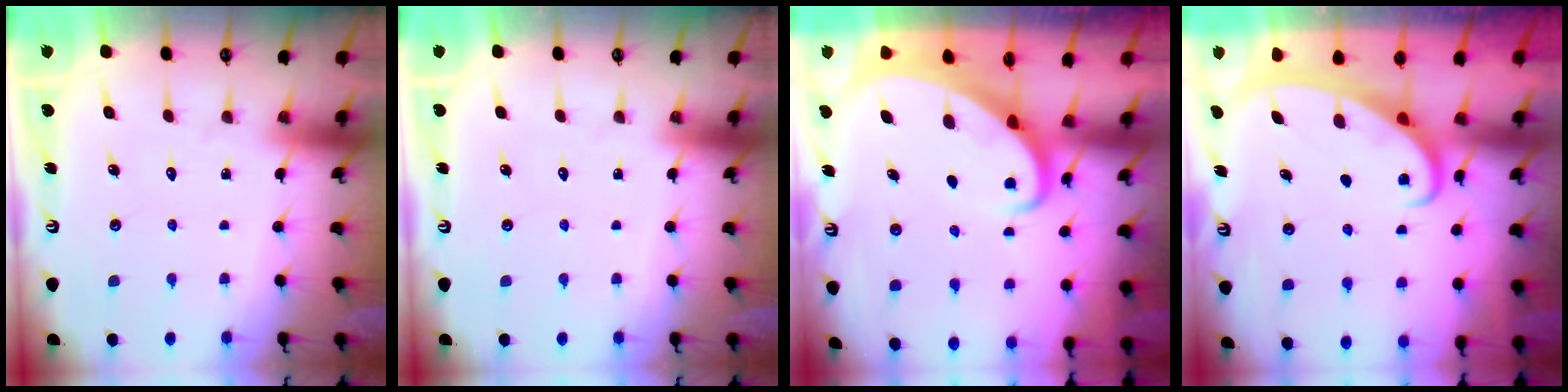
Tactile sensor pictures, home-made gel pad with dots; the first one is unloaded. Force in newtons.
{"total": 0.0}
{"total": 3.6, "press": 3.6, "slide": 0.4}
{"total": 2.5, "press": 2.5, "slide": 0.3}